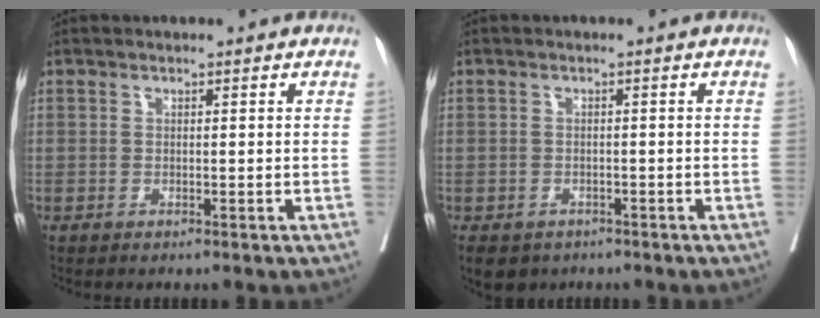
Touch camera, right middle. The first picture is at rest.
{"total": 8.4, "force": [-5.2, 6.0, 2.8], "torque": [-0.071, -0.013, -0.066]}